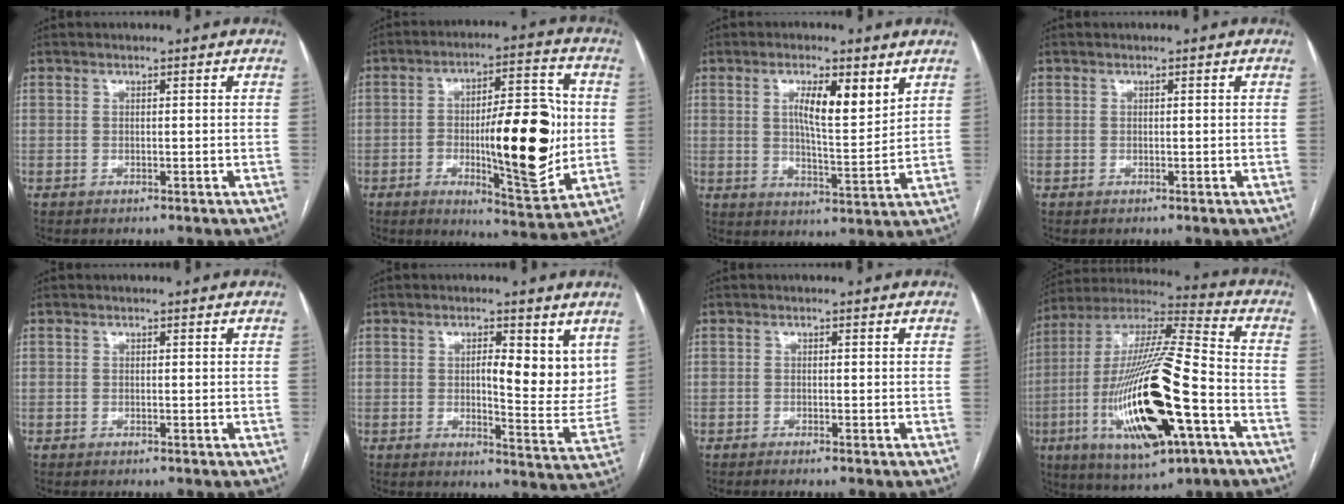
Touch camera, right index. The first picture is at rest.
{"total": 17.9, "force": [-1.5, 4.8, 17.2], "torque": [-0.253, 0.009, -0.015]}
{"total": 8.4, "force": [3.8, 1.8, 7.3], "torque": [-0.124, -0.002, 0.063]}
{"total": 0.0}
{"total": 0.0}
{"total": 8.5, "force": [3.0, 2.9, 7.5], "torque": [-0.091, -0.013, 0.039]}
{"total": 1.2, "force": [-1.0, -0.3, 0.7], "torque": [-0.011, 0.002, -0.016]}
{"total": 25.2, "force": [-7.7, 4.5, 23.5], "torque": [-0.482, -0.031, -0.130]}